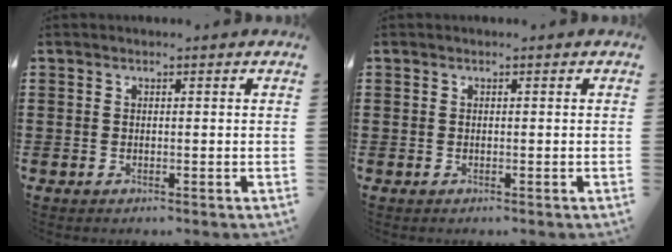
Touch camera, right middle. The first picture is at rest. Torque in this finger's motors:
{"motor_torque": [2.11, 0.03, -0.02, -0.01]}